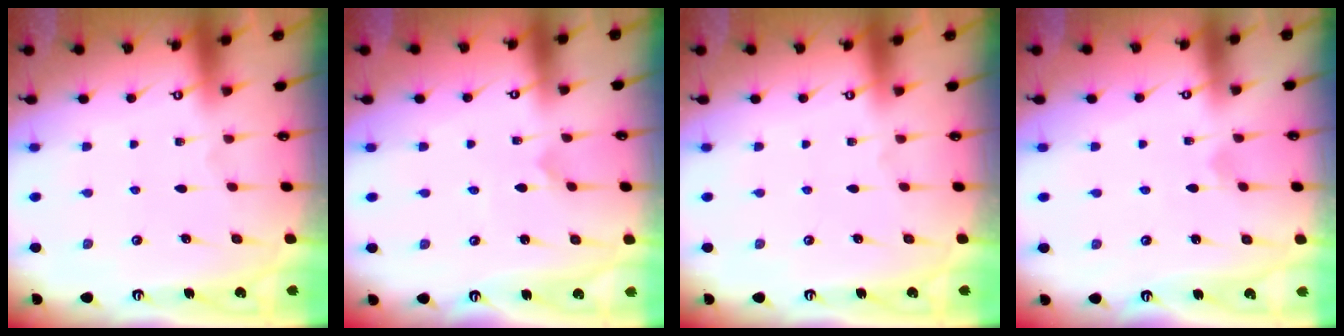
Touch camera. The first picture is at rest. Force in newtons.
{"total": 0.6, "press": 0.6, "slide": 0.0}
{"total": 0.0}
{"total": 1.9, "press": 1.9, "slide": 0.1}